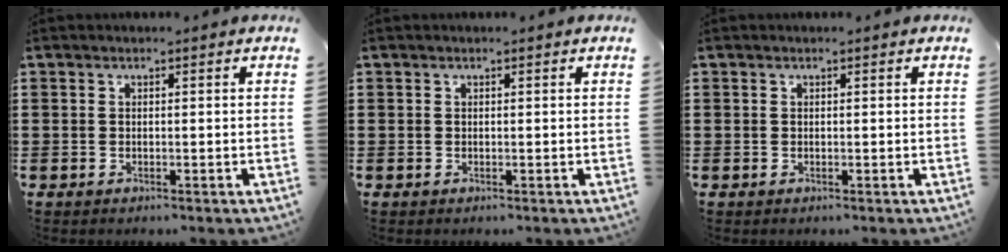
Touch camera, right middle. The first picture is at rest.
{"total": 0.0}
{"total": 0.0}